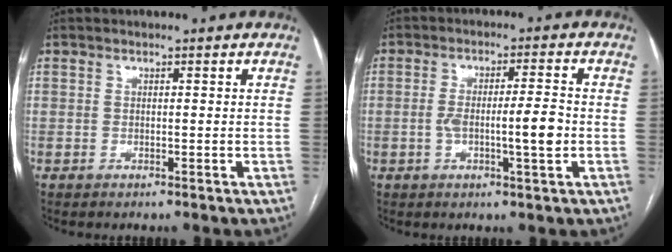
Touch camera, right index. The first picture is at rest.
{"total": 6.9, "force": [-1.2, 0.7, 6.7], "torque": [-0.120, 0.006, -0.018]}